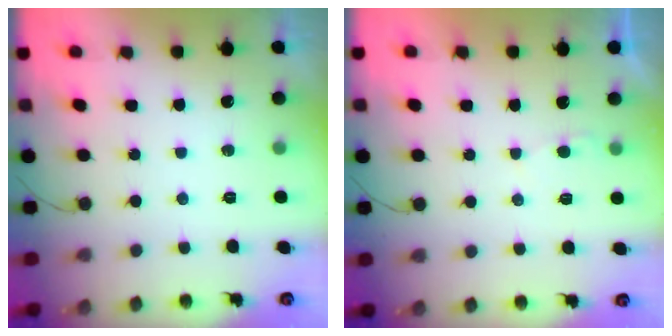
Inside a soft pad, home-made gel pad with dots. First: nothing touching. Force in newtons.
{"total": 2.2, "press": 2.2, "slide": 0.2}